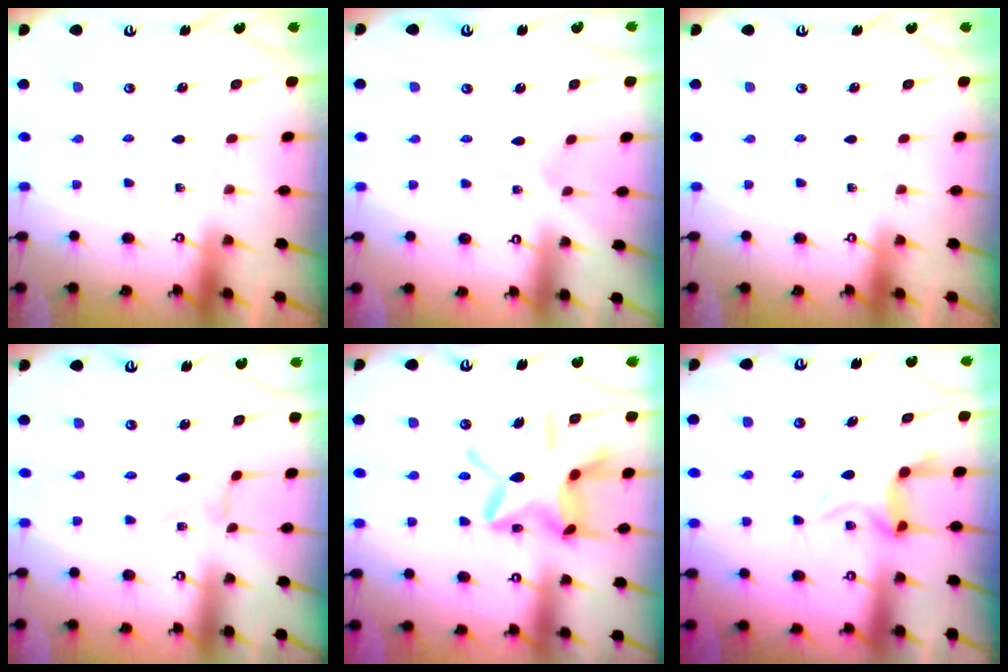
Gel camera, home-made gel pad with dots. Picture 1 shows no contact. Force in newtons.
{"total": 0.0}
{"total": 0.0}
{"total": 0.0}
{"total": 17.9, "press": 17.8, "slide": 1.7}
{"total": 7.5, "press": 7.5, "slide": 0.4}